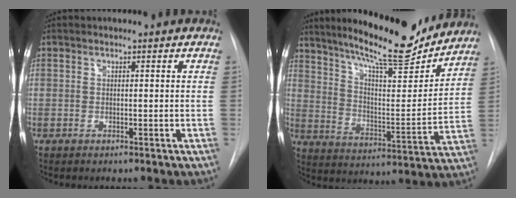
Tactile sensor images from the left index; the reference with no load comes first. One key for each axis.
{"total": 18.7, "fx": 16.3, "fy": 2.5, "fz": 8.9, "tx": -0.143, "ty": -0.016, "tz": 0.248}